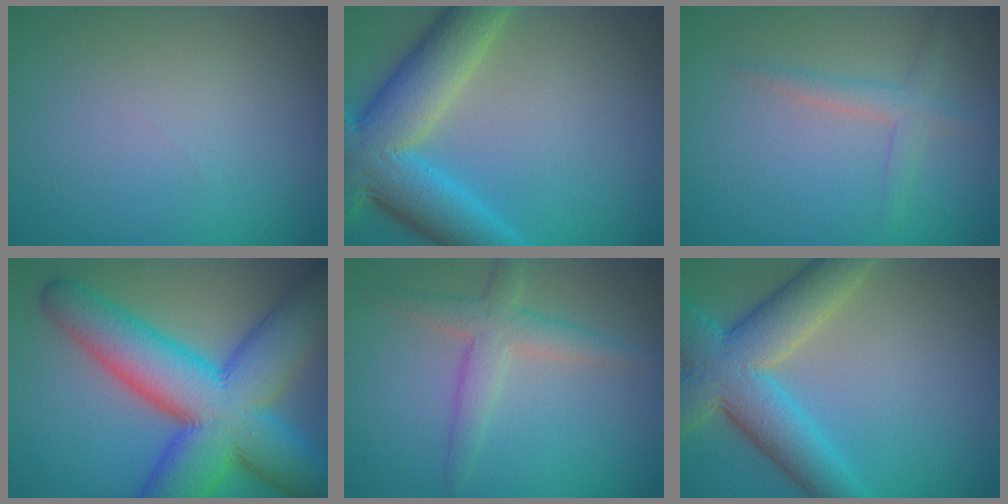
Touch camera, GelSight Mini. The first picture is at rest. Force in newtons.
{"total": 10.4, "press": 10.4, "slide": 0.5}
{"total": 2.0, "press": 2.0, "slide": 0.1}
{"total": 14.5, "press": 14.5, "slide": 0.2}
{"total": 3.2, "press": 3.2, "slide": 0.3}
{"total": 8.4, "press": 8.4, "slide": 0.4}